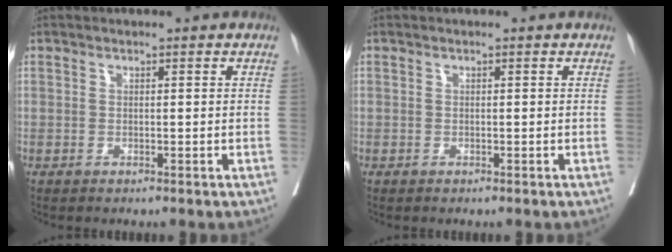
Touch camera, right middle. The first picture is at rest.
{"total": 0.6, "force": [-0.2, 0.6, -0.1], "torque": [0.004, 0.006, -0.006]}